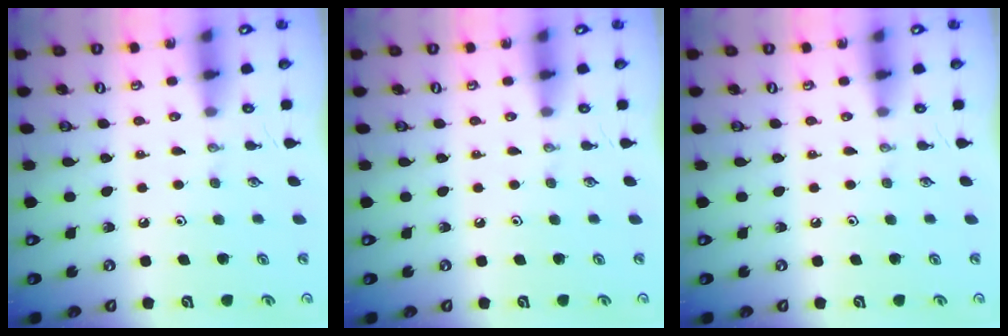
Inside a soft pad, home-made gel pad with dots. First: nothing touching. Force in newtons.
{"total": 0.0}
{"total": 0.0}